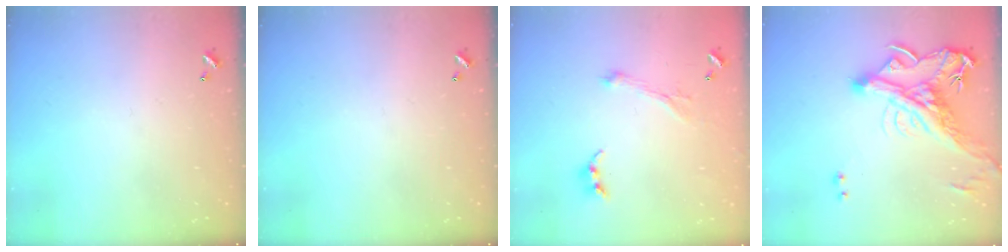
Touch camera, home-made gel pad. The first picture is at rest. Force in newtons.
{"total": 0.0}
{"total": 0.9, "press": 0.4, "slide": 0.8}
{"total": 7.6, "press": 7.4, "slide": 1.6}